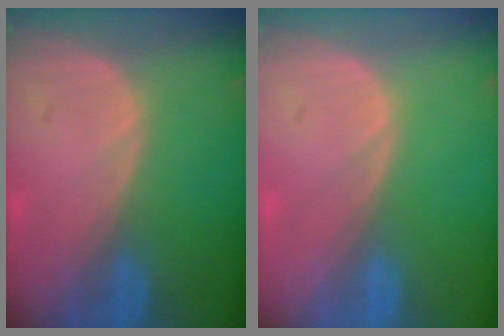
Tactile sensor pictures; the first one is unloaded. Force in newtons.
{"total": 0.0}